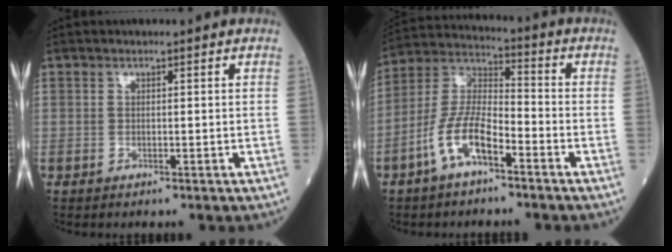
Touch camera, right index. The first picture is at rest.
{"total": 9.9, "force": [-5.0, 3.3, 7.8], "torque": [-0.169, 0.009, -0.102]}